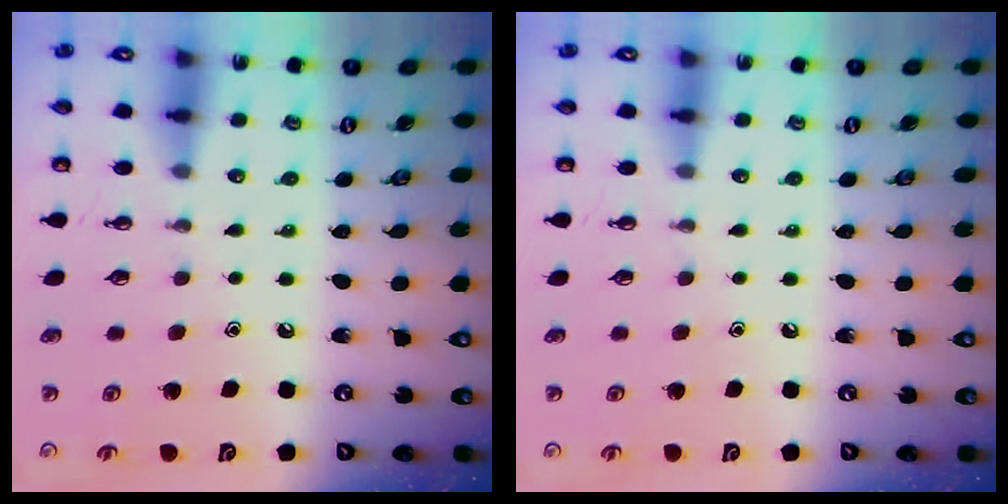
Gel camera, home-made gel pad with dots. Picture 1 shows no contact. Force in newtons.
{"total": 0.0}